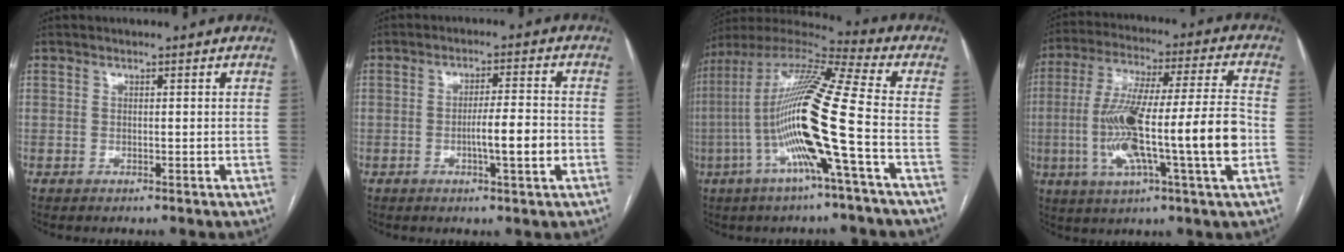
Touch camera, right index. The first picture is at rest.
{"total": 6.0, "force": [-1.6, 0.2, 5.8], "torque": [-0.094, 0.000, -0.026]}
{"total": 19.2, "force": [-4.3, -0.3, 18.7], "torque": [-0.365, 0.002, -0.094]}
{"total": 19.8, "force": [-3.7, 0.8, 19.4], "torque": [-0.344, 0.006, -0.063]}